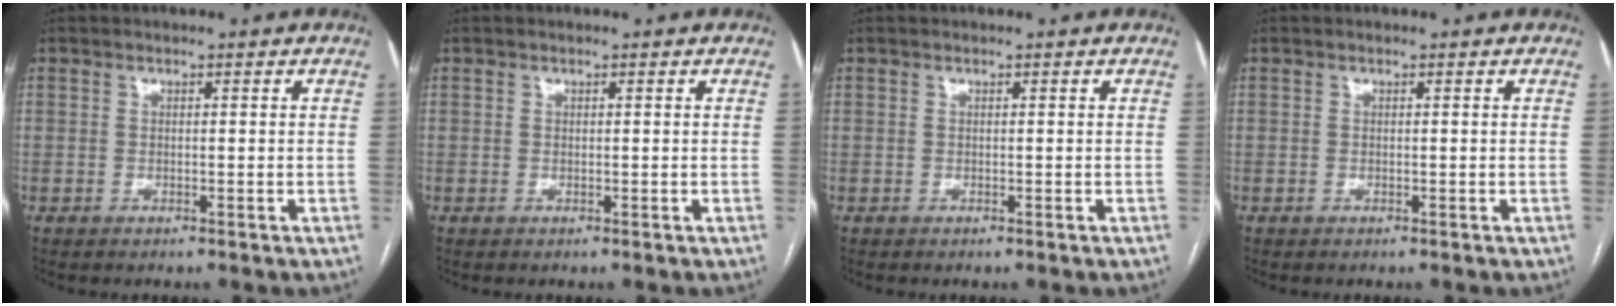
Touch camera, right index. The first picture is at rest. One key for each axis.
{"total": 0.0}
{"total": 0.0}
{"total": 0.0}